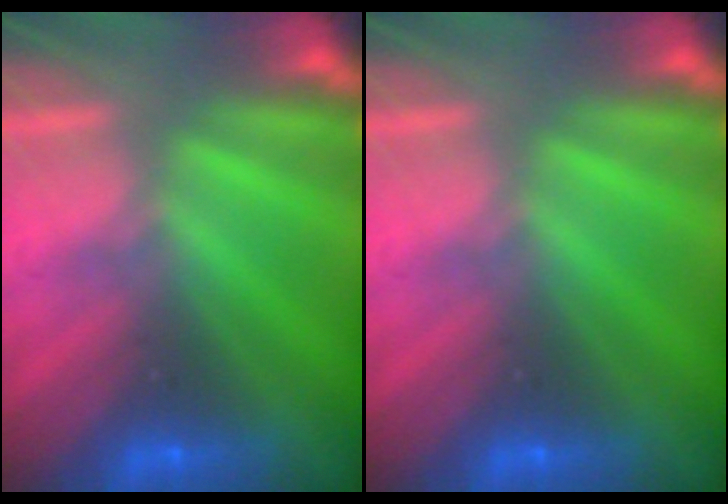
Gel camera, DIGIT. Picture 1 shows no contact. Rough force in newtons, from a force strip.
{"total": 0.0}